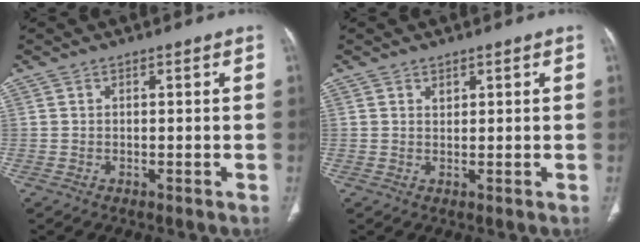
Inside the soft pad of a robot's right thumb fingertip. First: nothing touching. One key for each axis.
{"total": 1.0, "fx": 0.7, "fy": 0.6, "fz": 0.3, "tx": 0.001, "ty": -0.005, "tz": 0.012}